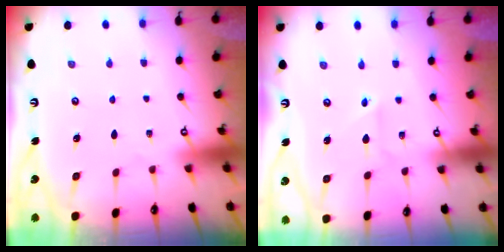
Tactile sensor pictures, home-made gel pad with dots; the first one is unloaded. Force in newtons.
{"total": 2.3, "press": 2.3, "slide": 0.4}